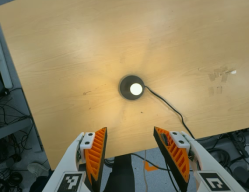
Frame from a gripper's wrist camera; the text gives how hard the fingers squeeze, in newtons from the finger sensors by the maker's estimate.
{"total": 0.0}